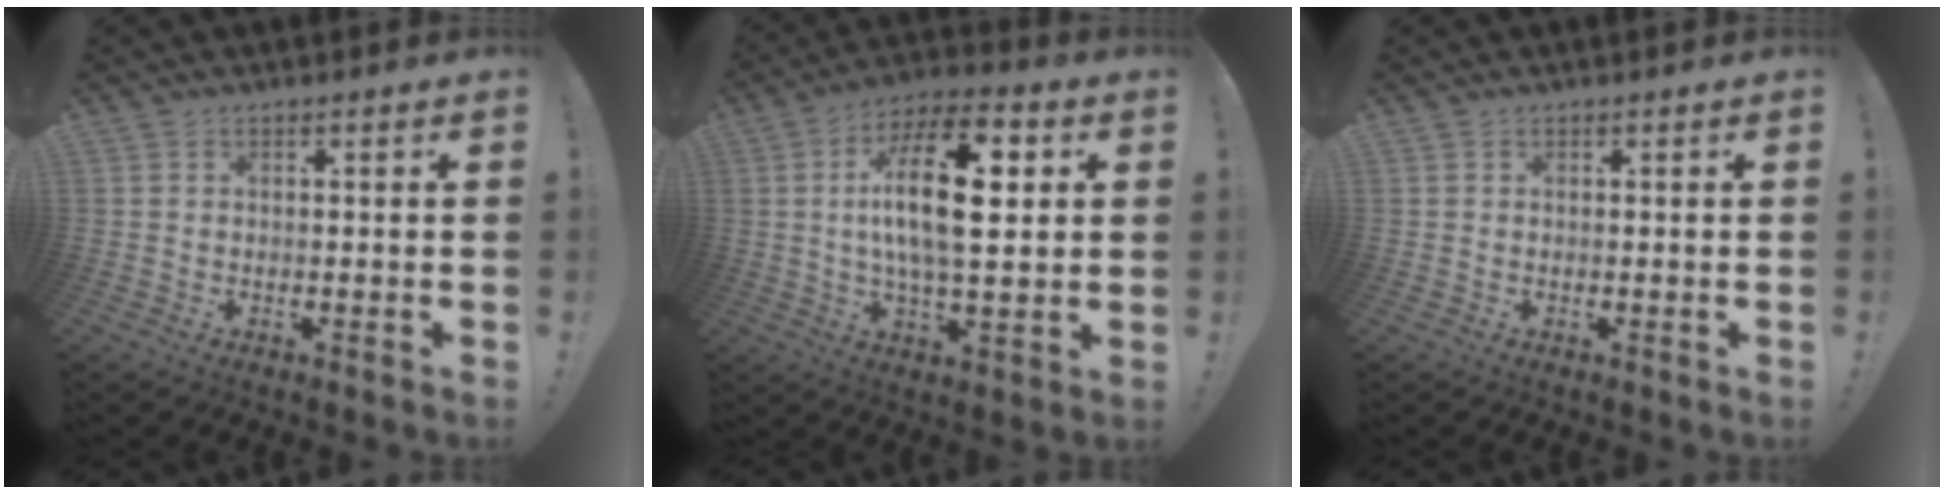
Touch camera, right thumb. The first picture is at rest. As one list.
[{"total": 20.3, "force": [3.6, 8.9, 17.9], "torque": [-0.303, -0.003, 0.046]}, {"total": 0.0}]